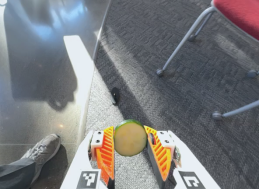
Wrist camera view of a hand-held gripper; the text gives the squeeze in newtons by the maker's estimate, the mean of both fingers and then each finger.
{"total": 8.4, "left": 8.5, "right": 8.2}